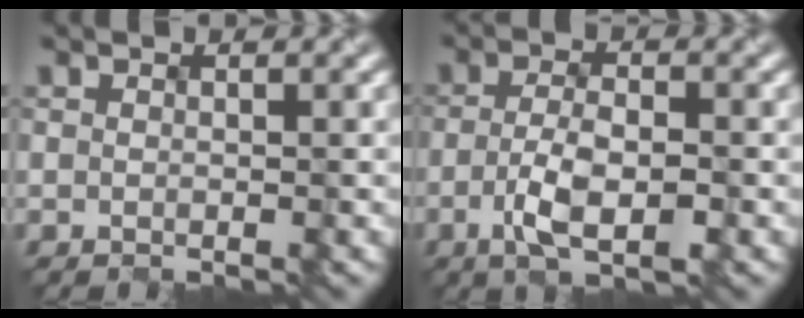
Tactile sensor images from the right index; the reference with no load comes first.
{"total": 3.9, "force": [-1.7, 1.3, 3.3], "torque": [-0.076, -0.005, -0.028]}